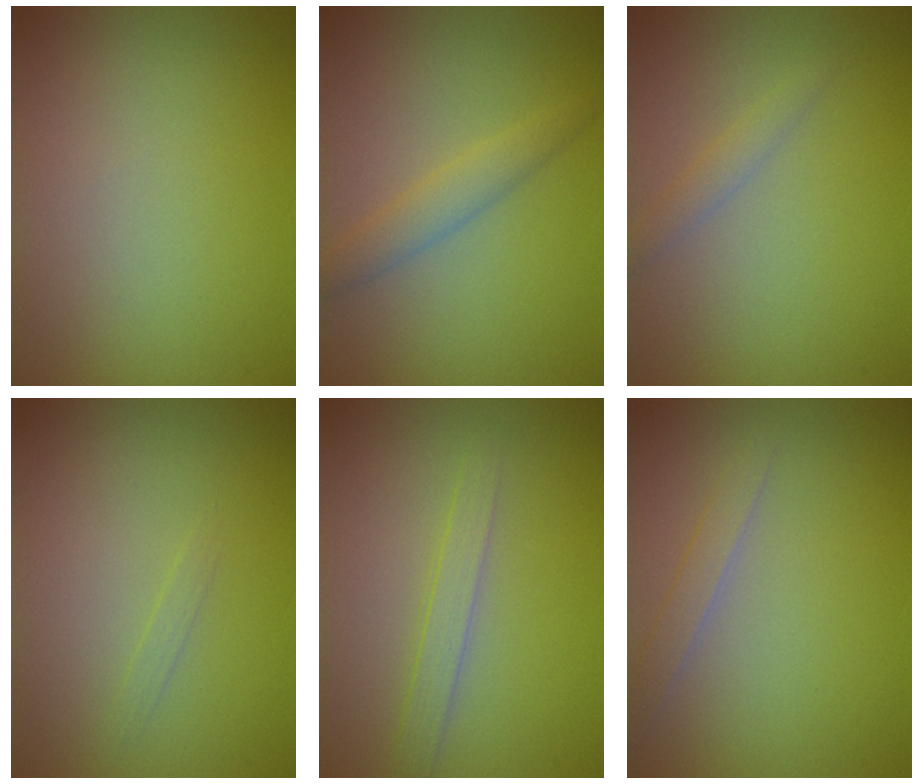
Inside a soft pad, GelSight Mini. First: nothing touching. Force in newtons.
{"total": 2.3, "press": 2.3, "slide": 0.0}
{"total": 1.3, "press": 1.3, "slide": 0.1}
{"total": 0.6, "press": 0.6, "slide": 0.0}
{"total": 1.9, "press": 1.9, "slide": 0.1}
{"total": 1.4, "press": 1.4, "slide": 0.1}